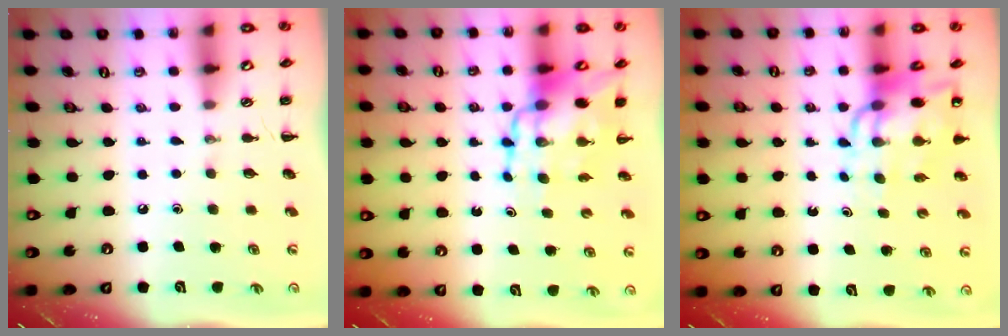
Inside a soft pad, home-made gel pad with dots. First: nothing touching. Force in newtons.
{"total": 12.5, "press": 12.0, "slide": 3.5}
{"total": 11.7, "press": 11.1, "slide": 3.6}